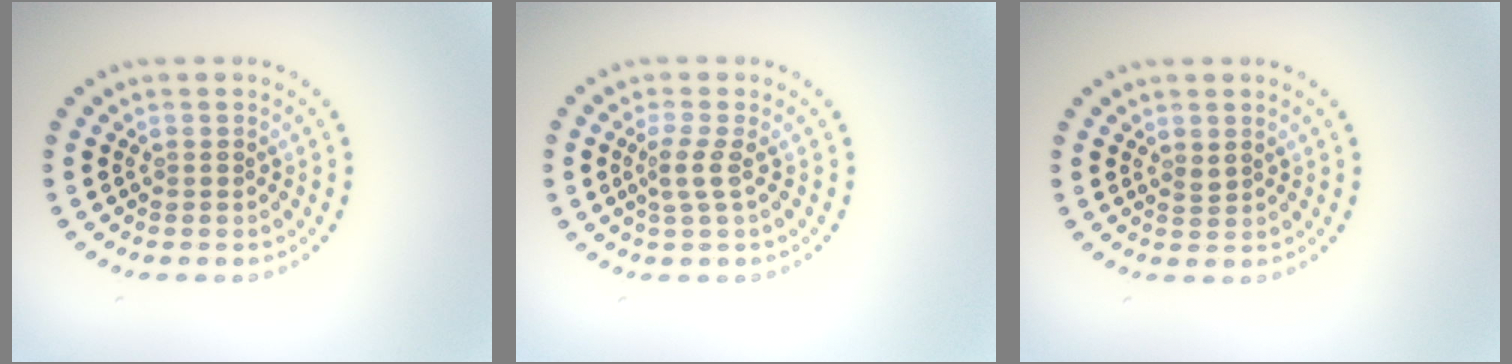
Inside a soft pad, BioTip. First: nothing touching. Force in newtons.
{"total": 1.8, "press": 1.3, "slide": 1.2}
{"total": 0.6, "press": 0.5, "slide": 0.3}